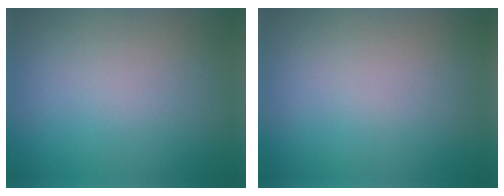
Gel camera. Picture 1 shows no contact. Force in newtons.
{"total": 0.0}